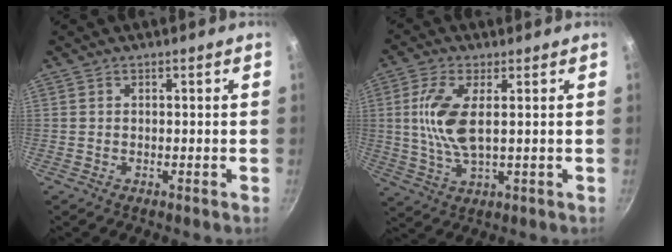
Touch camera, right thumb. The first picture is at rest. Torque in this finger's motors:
{"motor_torque": [-0.55, 0.84, 0.38, 0.38, 0.10]}